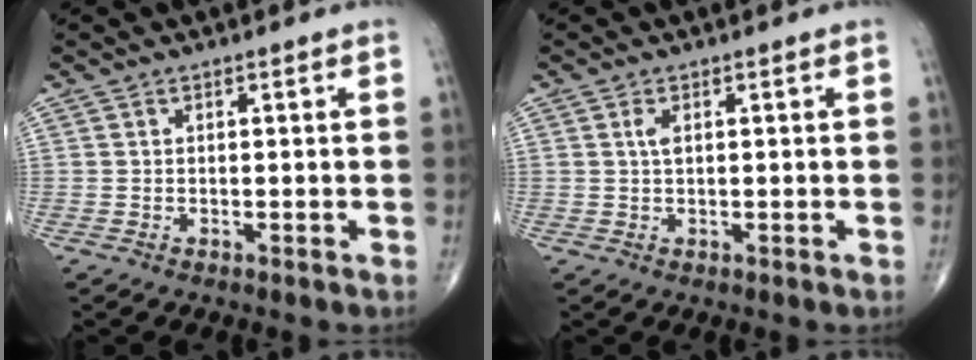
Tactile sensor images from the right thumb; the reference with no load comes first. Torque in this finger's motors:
{"motor_torque": [0.32, 0.61, 0.57, 0.29, 0.00]}